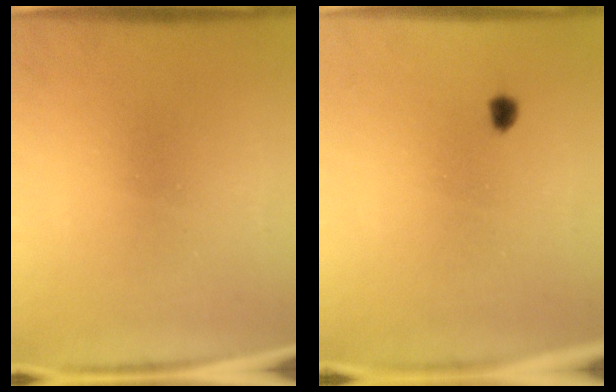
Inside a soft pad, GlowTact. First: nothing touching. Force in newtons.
{"total": 1.7}